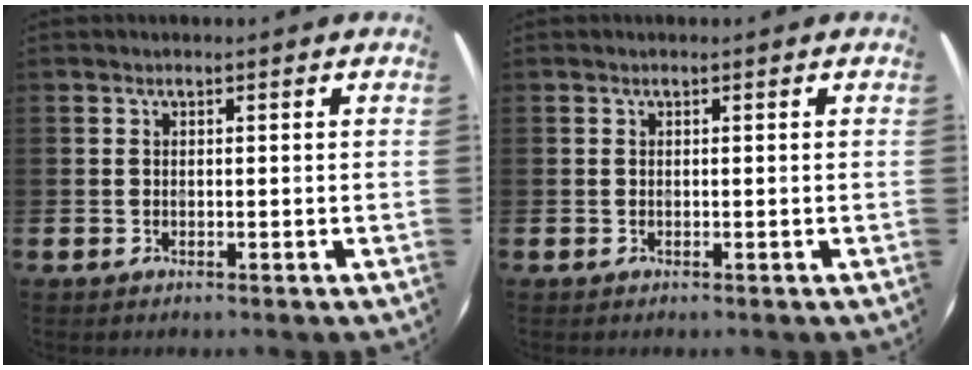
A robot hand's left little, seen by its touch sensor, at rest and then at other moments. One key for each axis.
{"total": 0.0}